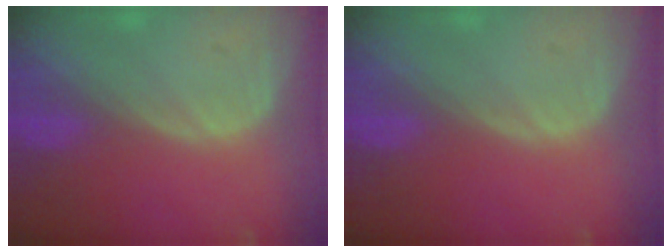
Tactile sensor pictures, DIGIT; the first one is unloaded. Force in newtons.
{"total": 0.0}